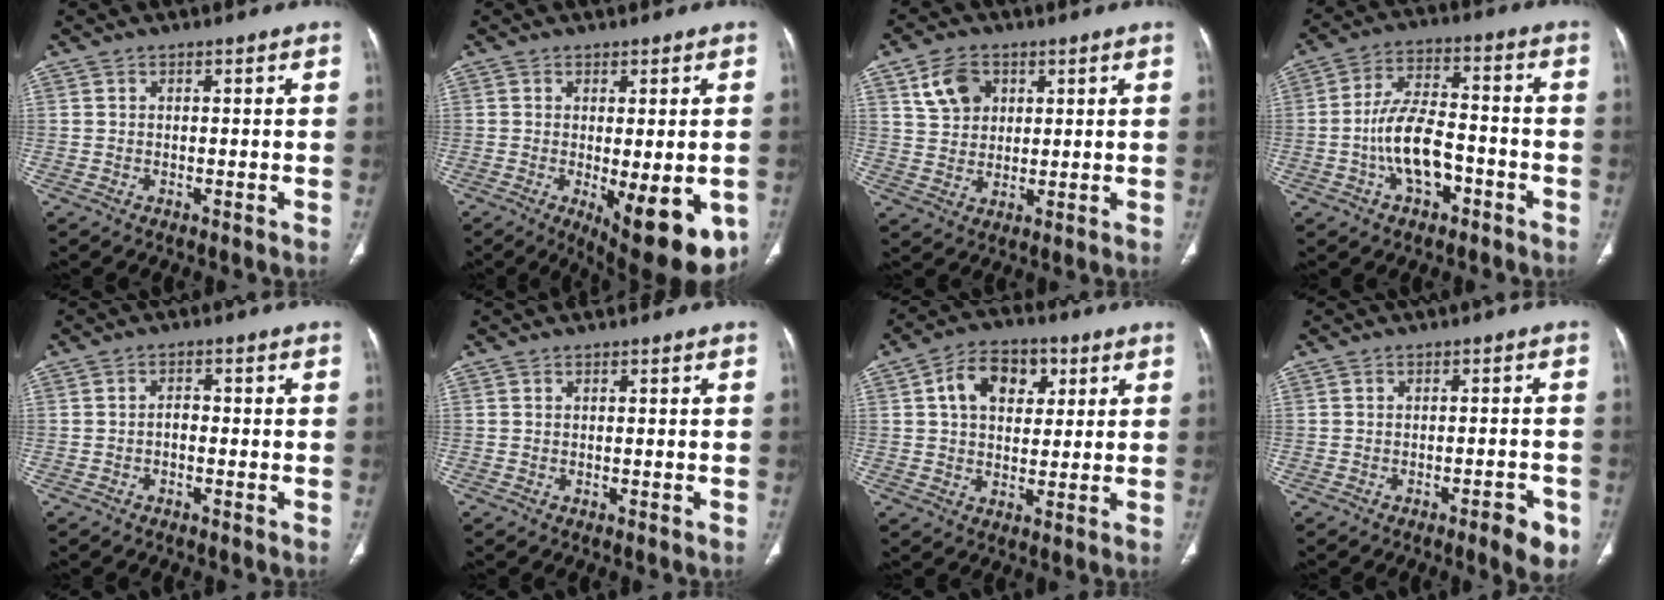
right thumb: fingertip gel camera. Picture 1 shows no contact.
{"total": 13.8, "force": [-4.4, 5.0, 12.1], "torque": [-0.130, -0.019, -0.044]}
{"total": 7.4, "force": [3.2, 5.5, 3.7], "torque": [-0.046, -0.008, 0.062]}
{"total": 10.8, "force": [-3.7, 5.9, 8.3], "torque": [-0.151, 0.040, -0.065]}
{"total": 2.9, "force": [-1.0, 2.0, 1.9], "torque": [-0.019, 0.017, -0.026]}
{"total": 0.0}
{"total": 10.8, "force": [3.5, 7.4, 7.1], "torque": [-0.087, 0.004, 0.051]}
{"total": 5.3, "force": [-2.9, 1.4, 4.2], "torque": [-0.044, 0.009, -0.034]}